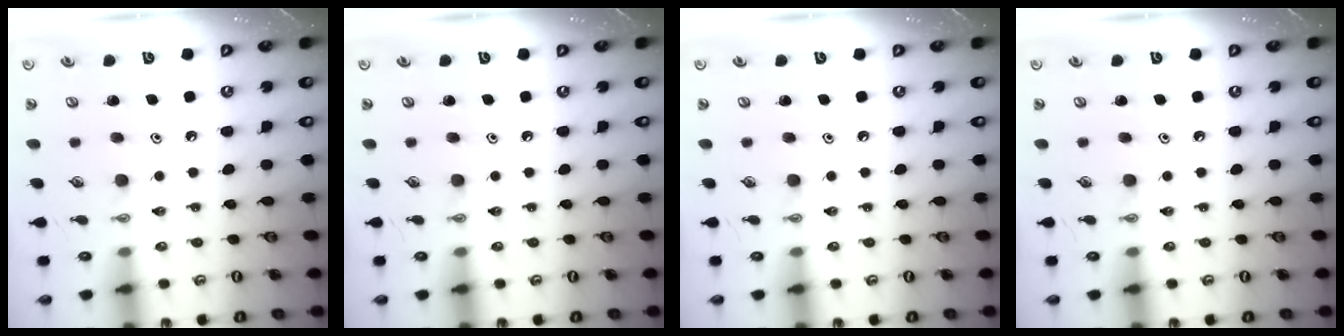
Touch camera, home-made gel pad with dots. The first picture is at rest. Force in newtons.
{"total": 0.0}
{"total": 0.0}
{"total": 0.0}